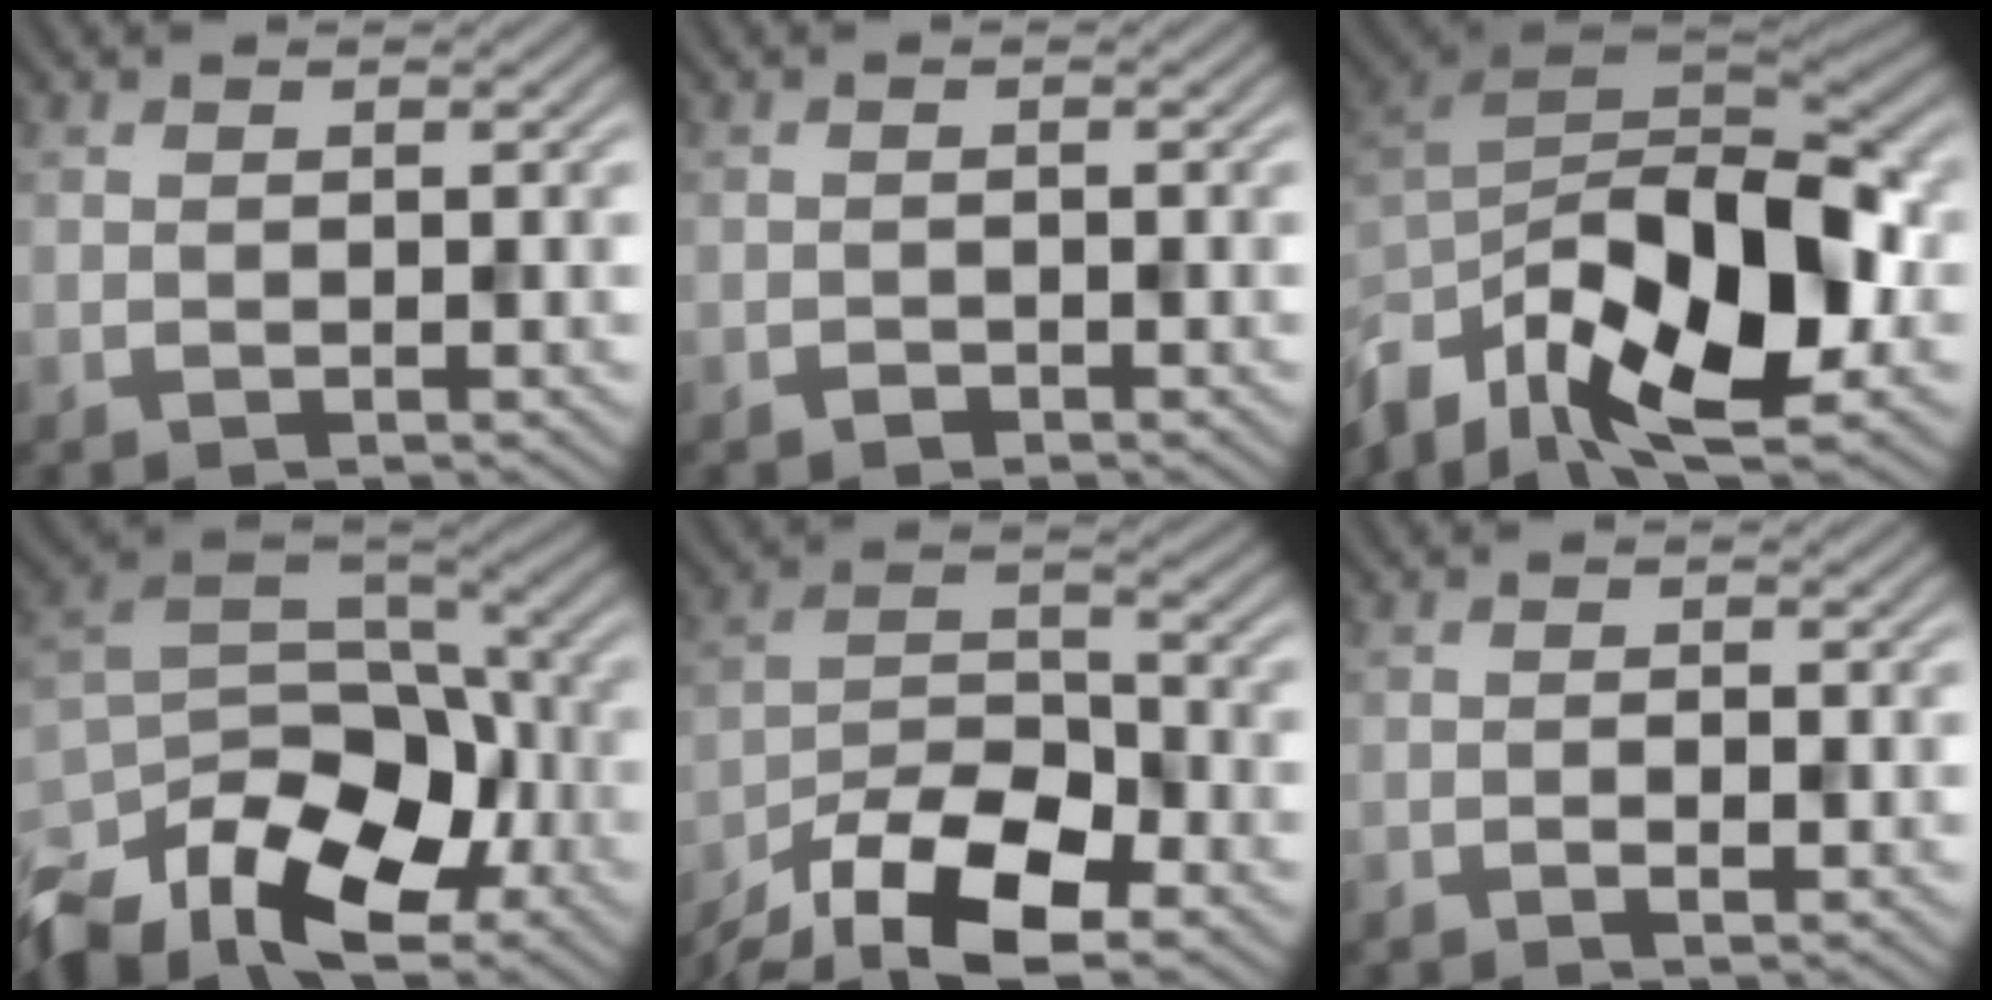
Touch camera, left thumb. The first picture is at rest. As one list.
[{"total": 0.8, "force": [-0.6, 0.4, 0.2], "torque": [-0.003, -0.001, -0.011]}, {"total": 16.4, "force": [-7.1, 8.5, 12.2], "torque": [-0.262, -0.019, -0.127]}, {"total": 15.5, "force": [-9.3, 8.8, 8.7], "torque": [-0.217, -0.033, -0.159]}, {"total": 12.0, "force": [-8.3, 4.9, 7.2], "torque": [-0.139, -0.006, -0.170]}, {"total": 1.3, "force": [-0.7, 0.4, 1.0], "torque": [-0.019, 0.000, -0.013]}]